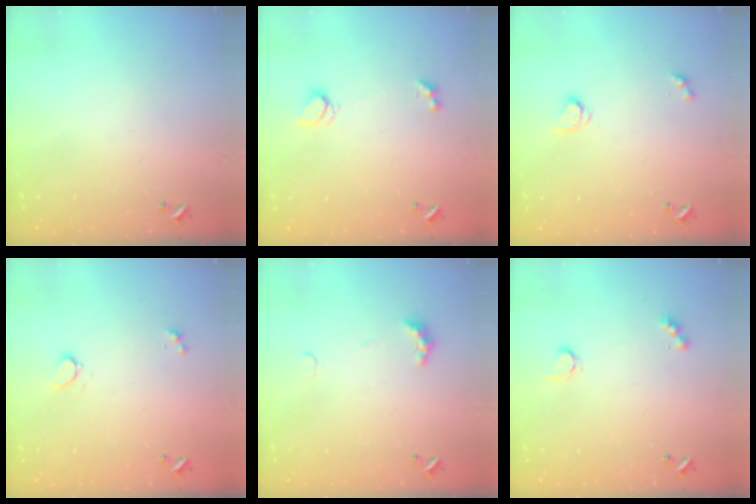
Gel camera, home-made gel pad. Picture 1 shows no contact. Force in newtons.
{"total": 1.4, "press": 1.4, "slide": 0.5}
{"total": 2.9, "press": 2.9, "slide": 0.3}
{"total": 0.9, "press": 0.6, "slide": 0.6}
{"total": 3.6, "press": 3.5, "slide": 0.8}
{"total": 3.0, "press": 3.0, "slide": 0.5}